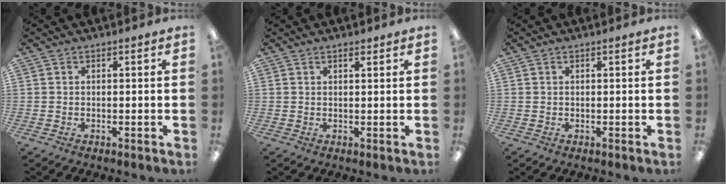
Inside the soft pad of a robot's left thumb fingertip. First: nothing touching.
{"total": 1.0, "force": [0.9, 0.3, 0.4], "torque": [-0.010, -0.002, 0.017]}
{"total": 0.0}